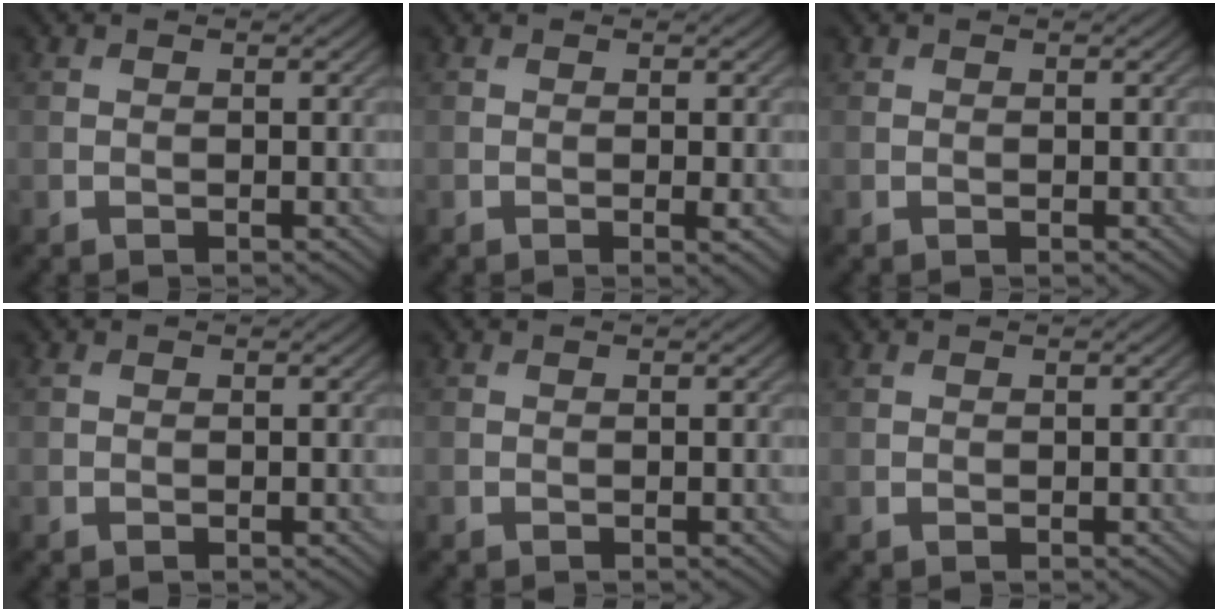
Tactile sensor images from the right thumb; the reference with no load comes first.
{"total": 0.8, "force": [-0.1, 0.1, 0.8], "torque": [-0.015, -0.004, -0.003]}
{"total": 0.0}
{"total": 0.8, "force": [0.3, 0.7, 0.4], "torque": [-0.010, 0.003, 0.005]}
{"total": 0.0}
{"total": 0.5, "force": [0.4, 0.3, 0.1], "torque": [-0.004, 0.002, 0.011]}